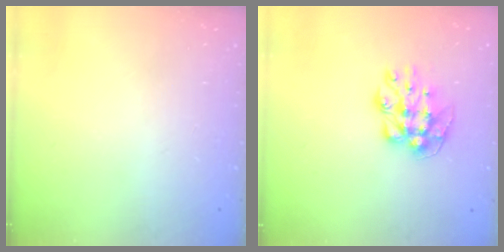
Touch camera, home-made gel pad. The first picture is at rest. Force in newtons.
{"total": 10.1, "press": 10.1, "slide": 0.6}